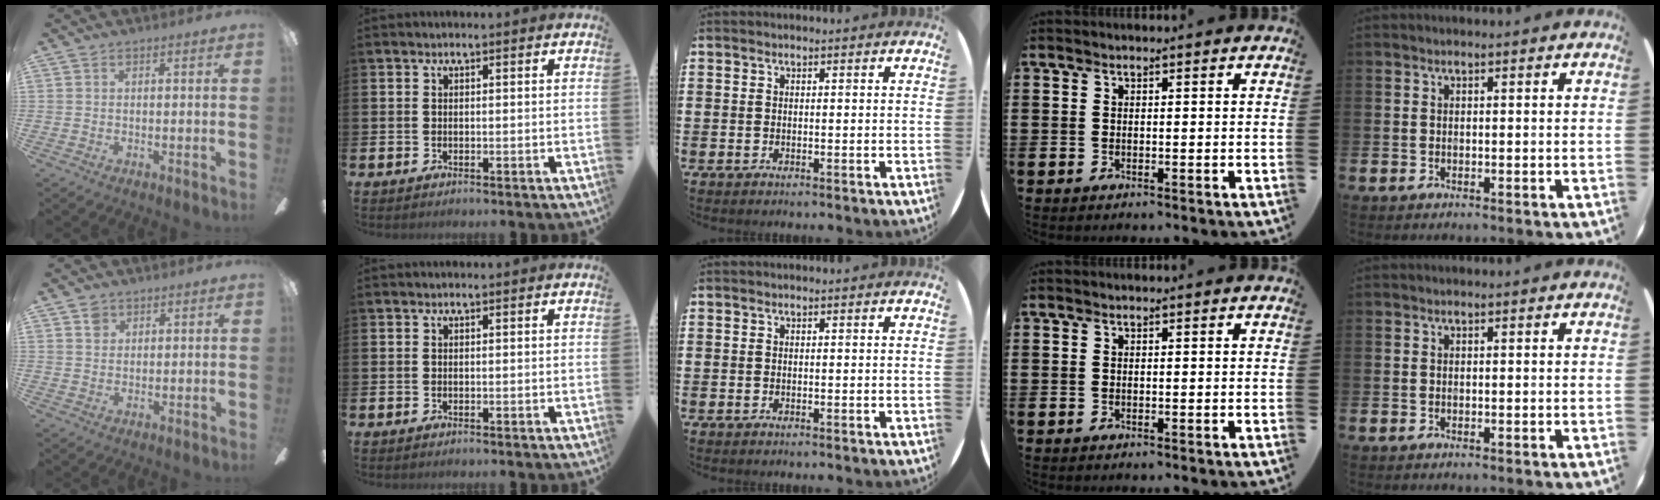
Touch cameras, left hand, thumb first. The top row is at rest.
{"thumb": {"total": 2.8, "force": [1.7, 2.1, 0.6], "torque": [0.000, -0.003, 0.028]}}